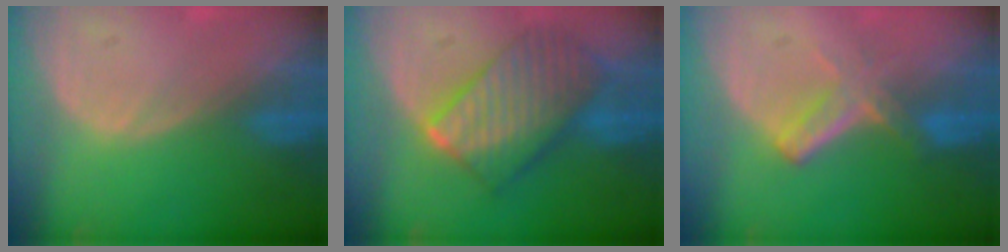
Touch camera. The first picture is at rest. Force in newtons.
{"total": 10.2, "press": 10.1, "slide": 0.8}
{"total": 5.8, "press": 5.1, "slide": 2.9}